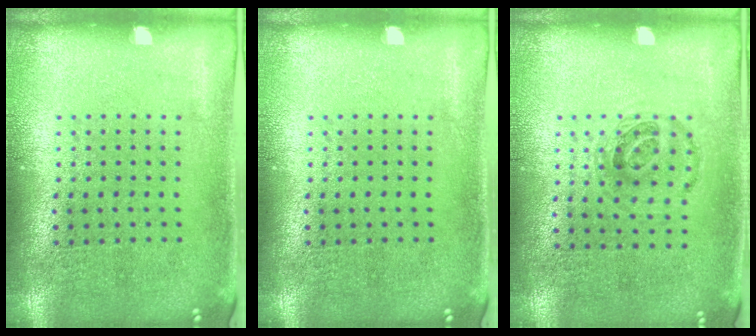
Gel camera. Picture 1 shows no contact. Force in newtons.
{"total": 0.0}
{"total": 0.9, "press": 0.7, "slide": 0.5}